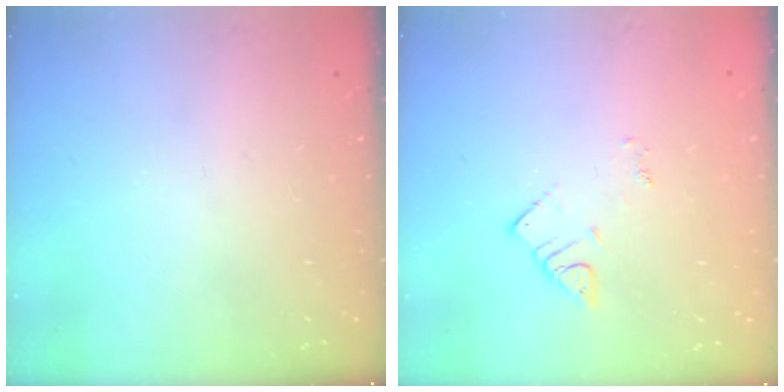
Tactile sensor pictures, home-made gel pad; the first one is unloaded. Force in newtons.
{"total": 2.5, "press": 2.5, "slide": 0.3}